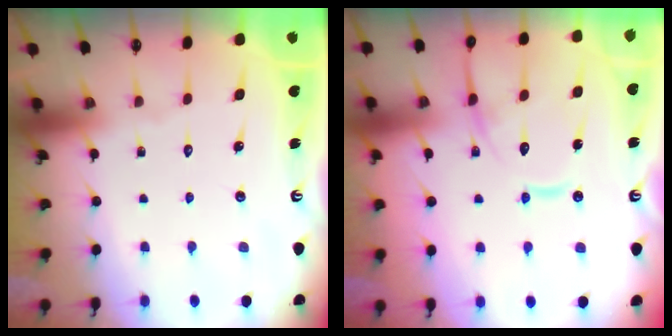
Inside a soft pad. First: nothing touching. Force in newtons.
{"total": 15.5, "press": 15.4, "slide": 1.4}